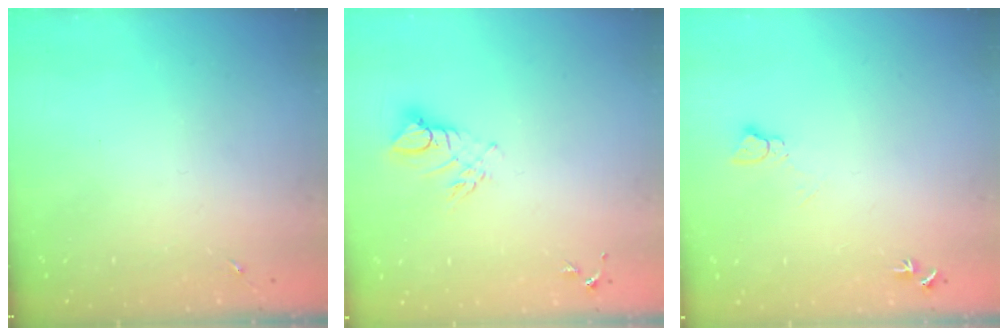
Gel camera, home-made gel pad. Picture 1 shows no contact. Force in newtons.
{"total": 6.5, "press": 6.5, "slide": 0.3}
{"total": 5.1, "press": 5.1, "slide": 0.6}